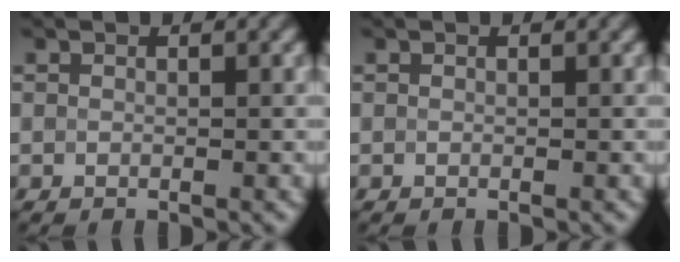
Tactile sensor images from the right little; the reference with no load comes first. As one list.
[{"total": 0.0}]